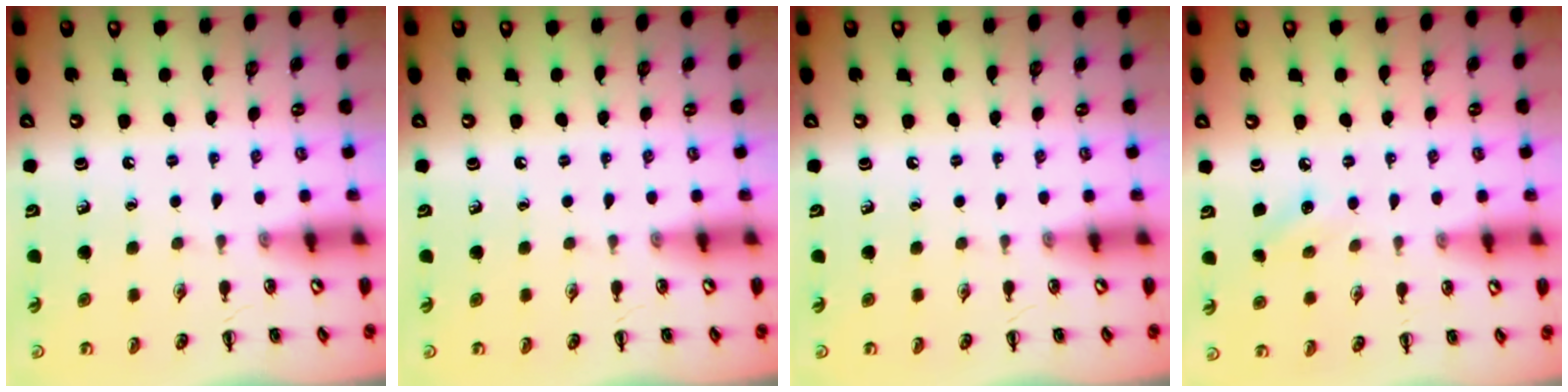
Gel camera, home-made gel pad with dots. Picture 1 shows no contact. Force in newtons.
{"total": 0.0}
{"total": 0.0}
{"total": 6.2, "press": 6.0, "slide": 1.7}